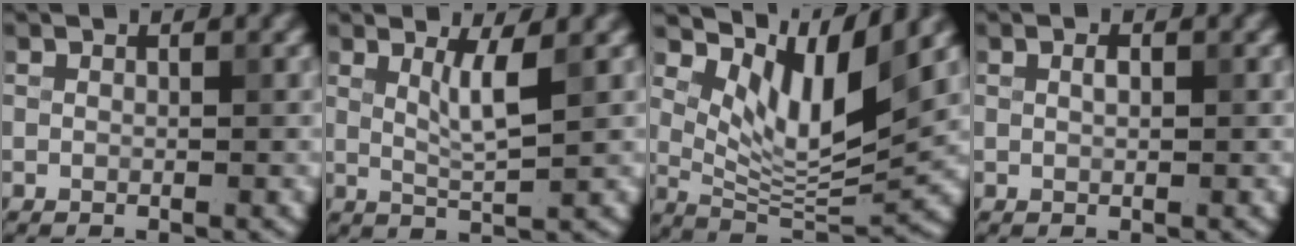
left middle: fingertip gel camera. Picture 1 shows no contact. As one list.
[{"total": 2.3, "force": [0.9, 0.1, 2.1], "torque": [-0.041, -0.004, 0.022]}, {"total": 7.7, "force": [4.1, 2.4, 6.0], "torque": [-0.105, -0.014, 0.082]}, {"total": 0.6, "force": [0.1, 0.2, 0.5], "torque": [-0.011, 0.004, 0.004]}]